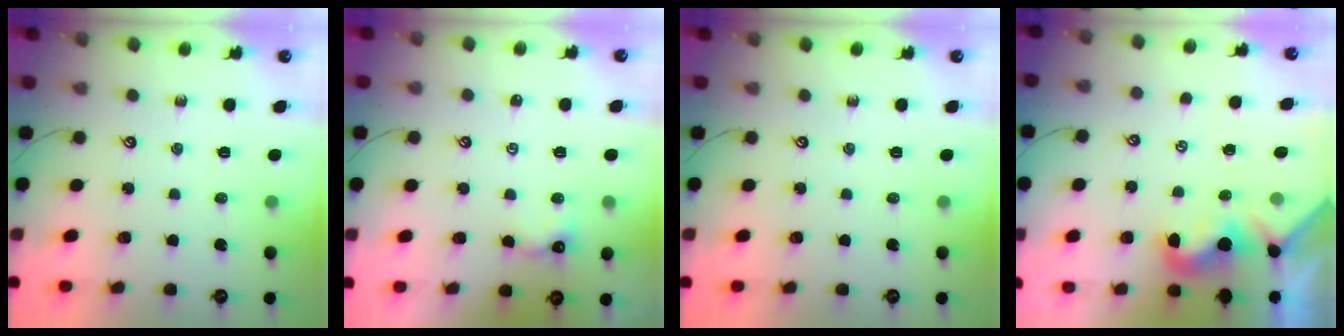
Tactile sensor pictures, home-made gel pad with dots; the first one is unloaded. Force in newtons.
{"total": 1.6, "press": 1.6, "slide": 0.4}
{"total": 0.0}
{"total": 1.0, "press": 0.9, "slide": 0.4}